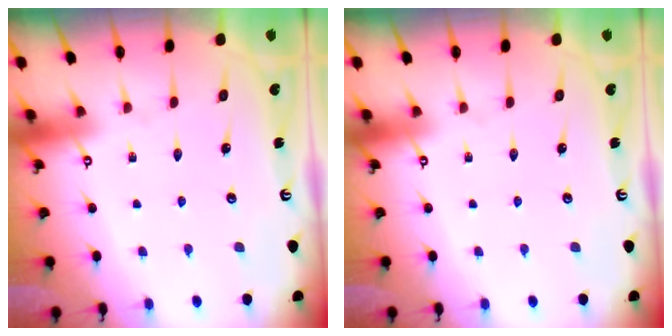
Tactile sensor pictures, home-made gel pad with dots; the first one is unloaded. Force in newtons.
{"total": 0.0}